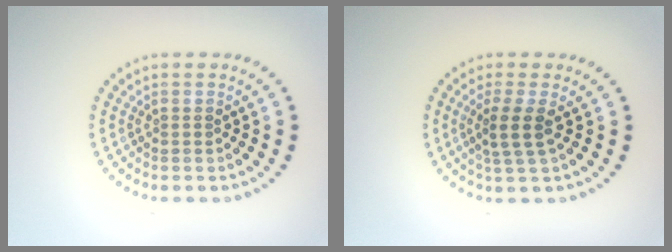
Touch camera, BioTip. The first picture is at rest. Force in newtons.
{"total": 2.5, "press": 2.0, "slide": 1.5}